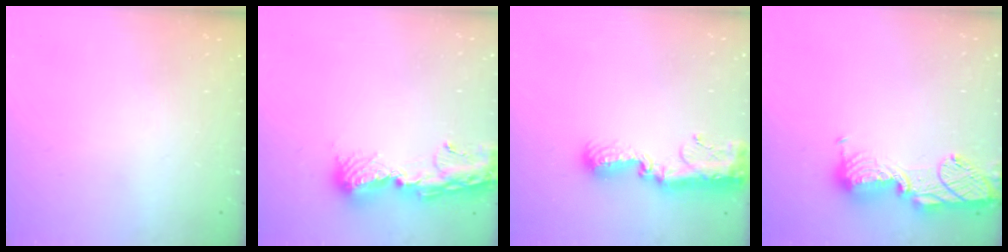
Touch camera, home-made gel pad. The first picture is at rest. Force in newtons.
{"total": 12.9, "press": 12.9, "slide": 1.3}
{"total": 12.1, "press": 12.0, "slide": 0.9}
{"total": 16.3, "press": 15.3, "slide": 5.7}